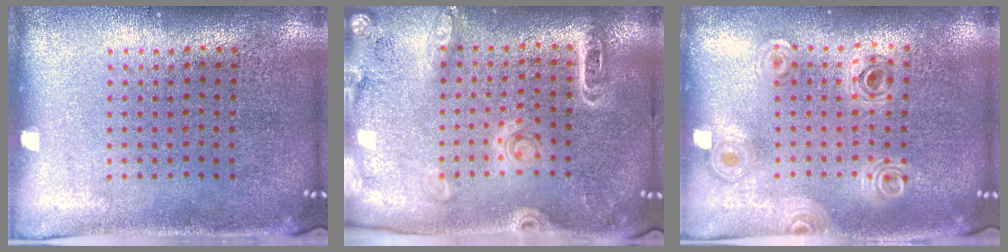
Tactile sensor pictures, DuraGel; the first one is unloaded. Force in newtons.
{"total": 1.8, "press": 1.7, "slide": 0.4}
{"total": 0.9, "press": 0.9, "slide": 0.1}